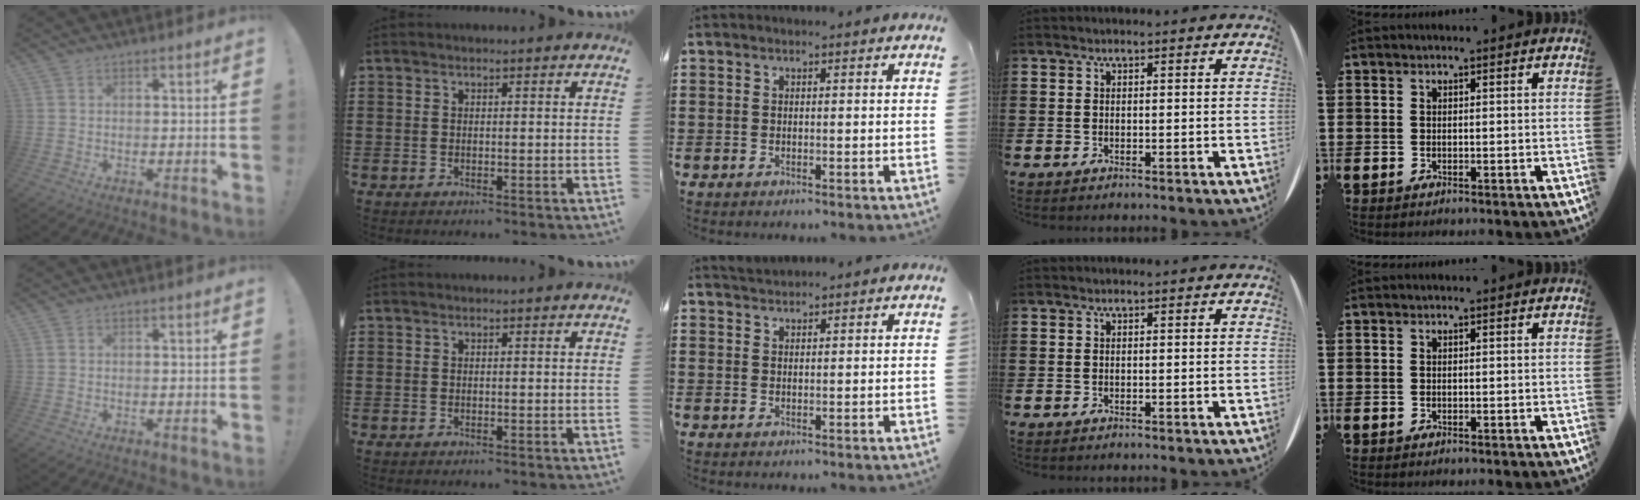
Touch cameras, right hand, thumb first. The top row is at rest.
{"middle": {"total": 1.6, "force": [1.5, 0.3, 0.1], "torque": [-0.006, 0.003, 0.030]}}